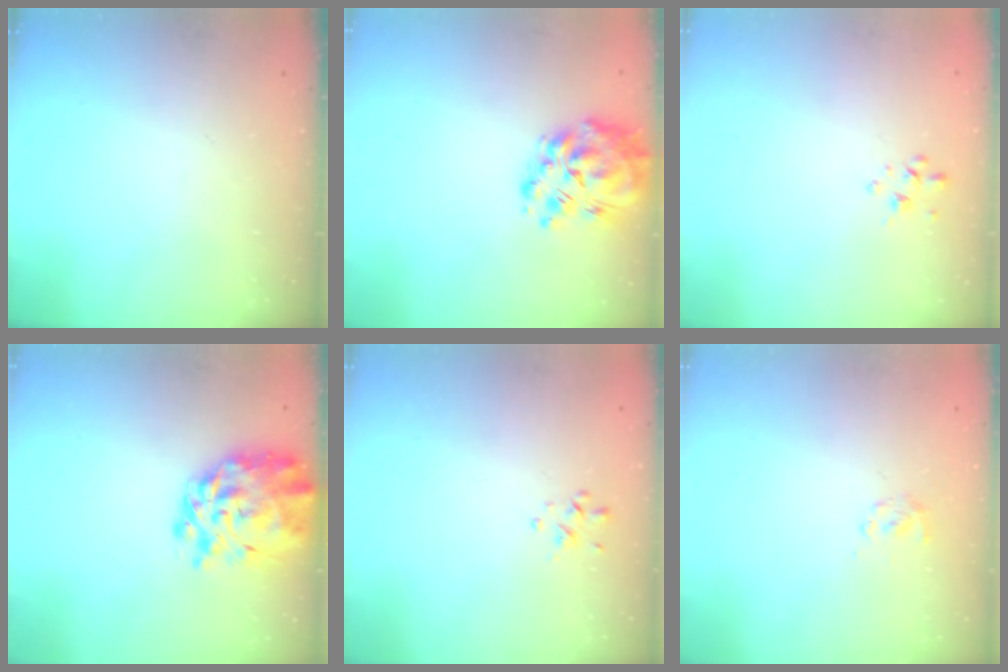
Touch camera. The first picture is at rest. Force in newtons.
{"total": 12.3, "press": 11.6, "slide": 4.1}
{"total": 2.0, "press": 2.0, "slide": 0.4}
{"total": 13.6, "press": 12.7, "slide": 4.9}
{"total": 0.6, "press": 0.2, "slide": 0.5}
{"total": 2.0, "press": 1.8, "slide": 0.9}